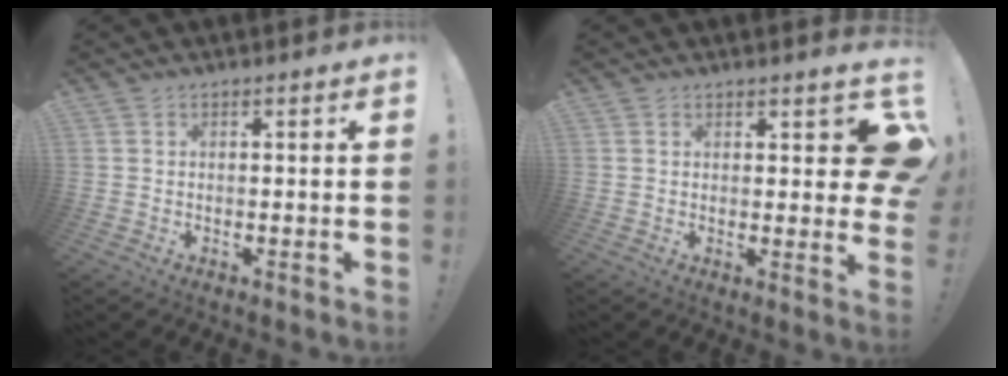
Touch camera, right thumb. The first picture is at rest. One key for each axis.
{"total": 6.7, "fx": 2.9, "fy": 2.7, "fz": 5.4, "tx": -0.049, "ty": -0.024, "tz": 0.053}